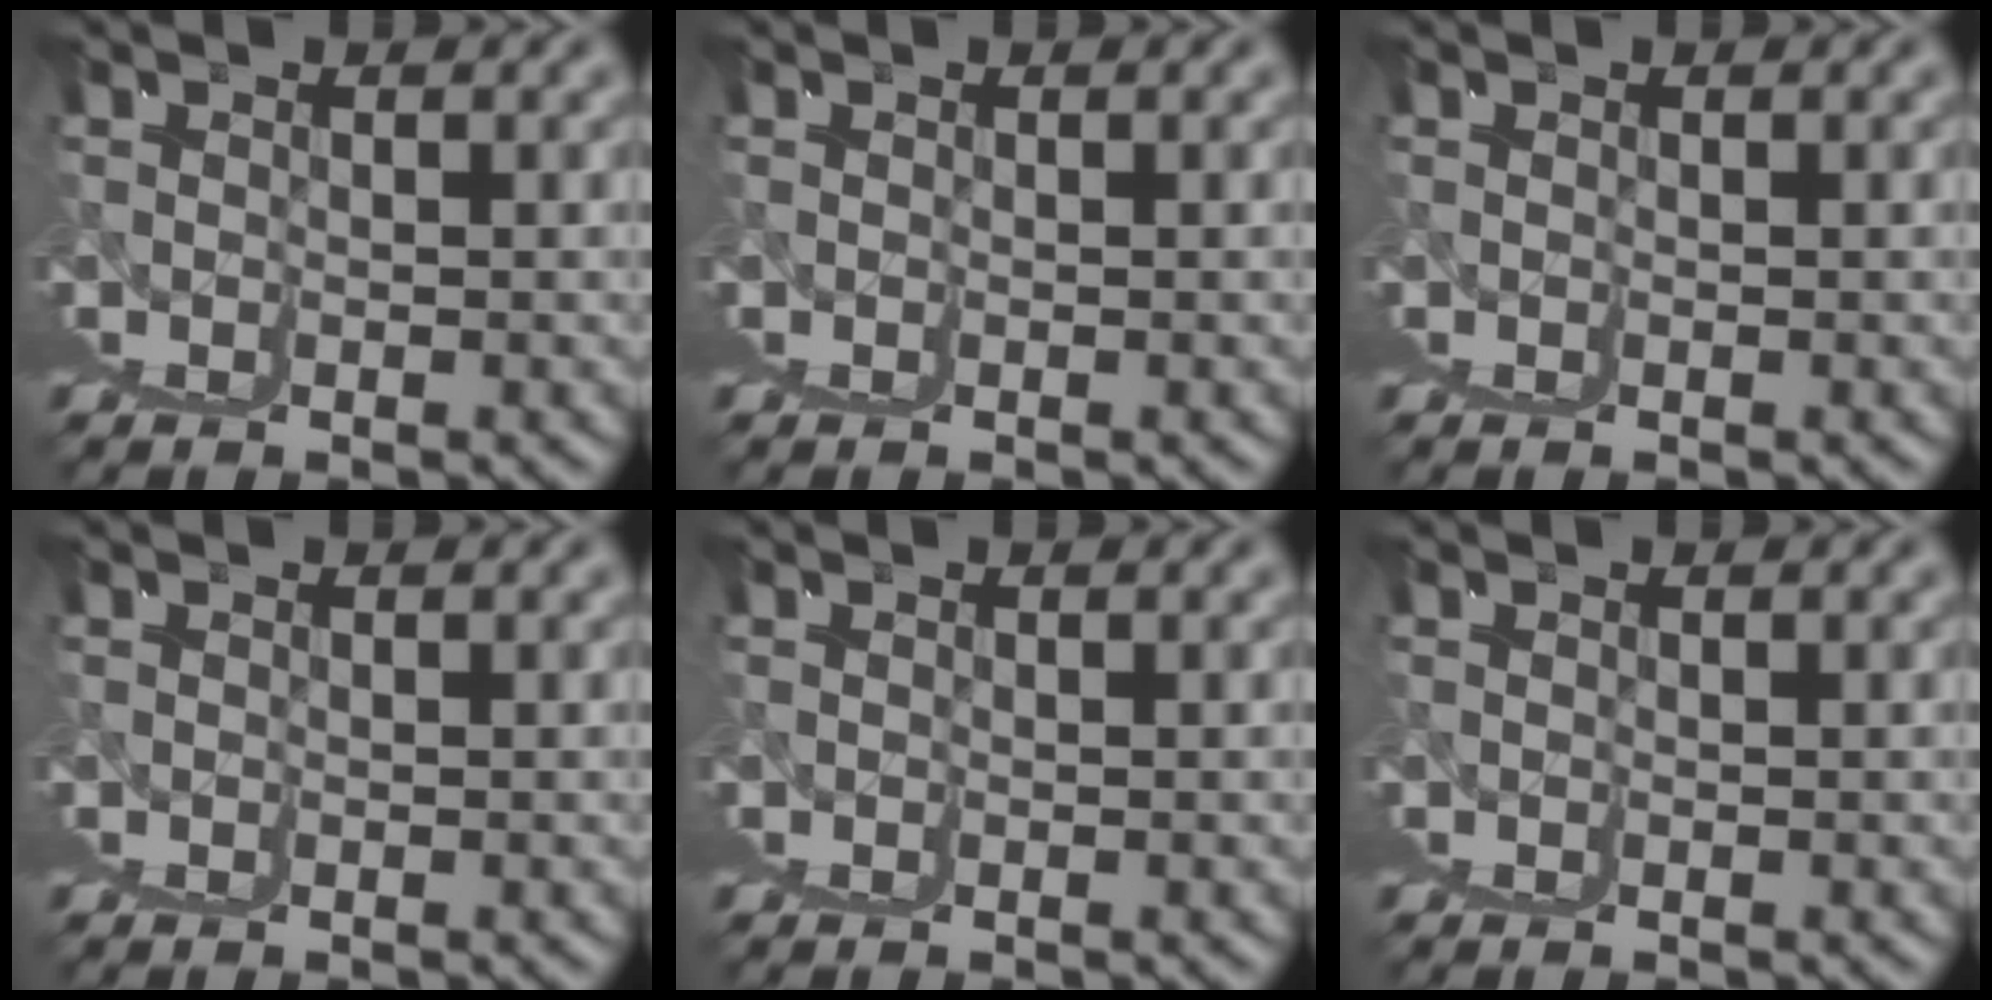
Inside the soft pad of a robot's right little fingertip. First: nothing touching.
{"total": 0.0}
{"total": 0.0}
{"total": 0.0}
{"total": 0.0}
{"total": 0.0}